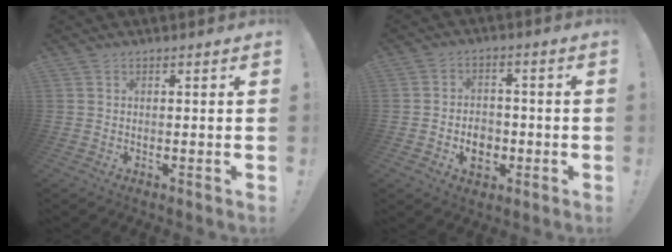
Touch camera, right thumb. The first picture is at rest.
{"total": 7.2, "force": [-2.5, 5.9, 3.3], "torque": [-0.042, 0.013, -0.042]}